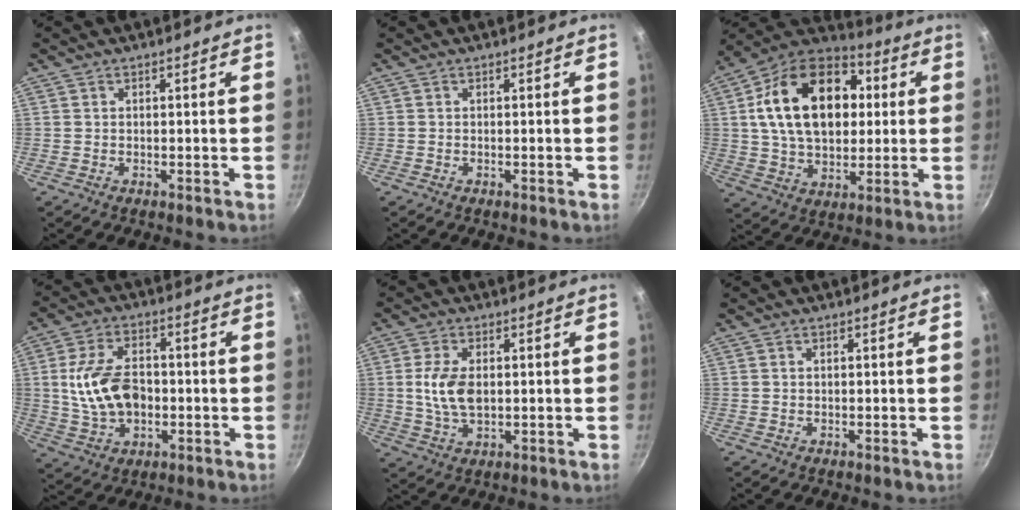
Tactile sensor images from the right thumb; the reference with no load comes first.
{"total": 0.0}
{"total": 23.8, "force": [4.2, 15.9, 17.2], "torque": [-0.265, 0.019, 0.061]}
{"total": 13.0, "force": [-0.5, 8.5, 9.8], "torque": [-0.167, 0.015, -0.007]}
{"total": 7.8, "force": [0.6, 4.5, 6.4], "torque": [-0.122, -0.002, 0.011]}
{"total": 0.0}